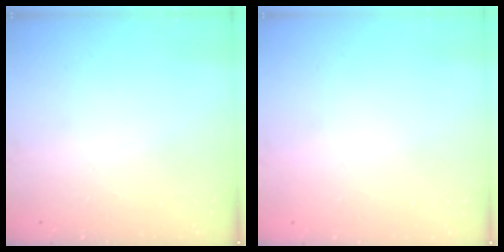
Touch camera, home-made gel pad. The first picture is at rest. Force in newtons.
{"total": 0.9, "press": 0.9, "slide": 0.0}